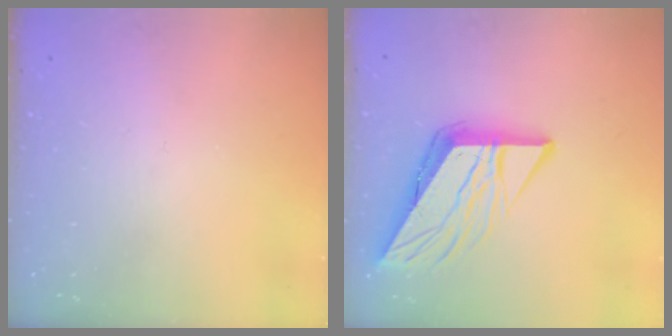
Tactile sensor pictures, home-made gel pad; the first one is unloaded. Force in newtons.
{"total": 12.2, "press": 12.2, "slide": 1.4}